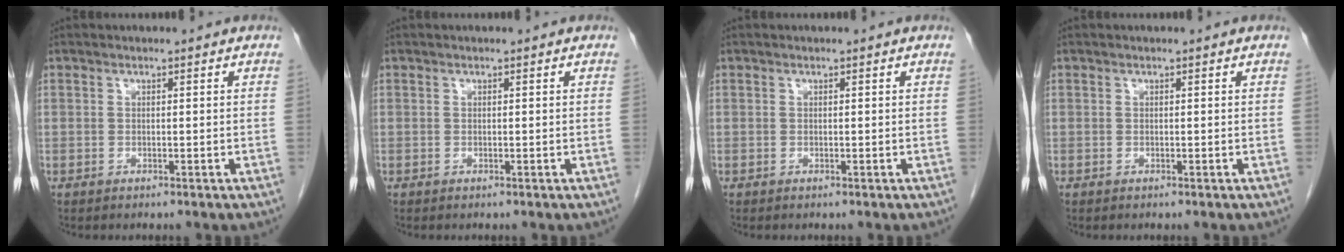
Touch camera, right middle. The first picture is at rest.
{"total": 0.0}
{"total": 0.0}
{"total": 0.0}